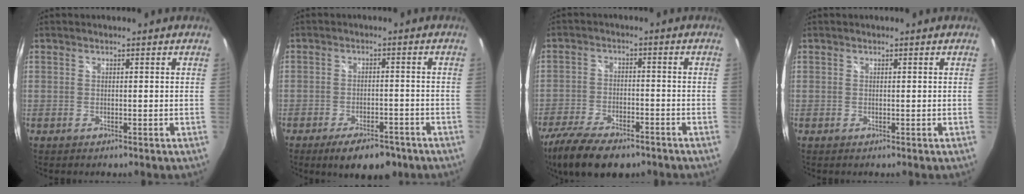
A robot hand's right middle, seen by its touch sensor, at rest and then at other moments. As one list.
[{"total": 9.0, "force": [-6.5, 3.5, 5.2], "torque": [-0.103, -0.010, -0.094]}, {"total": 15.4, "force": [-11.4, 5.7, 8.6], "torque": [-0.192, -0.042, -0.193]}, {"total": 0.0}]